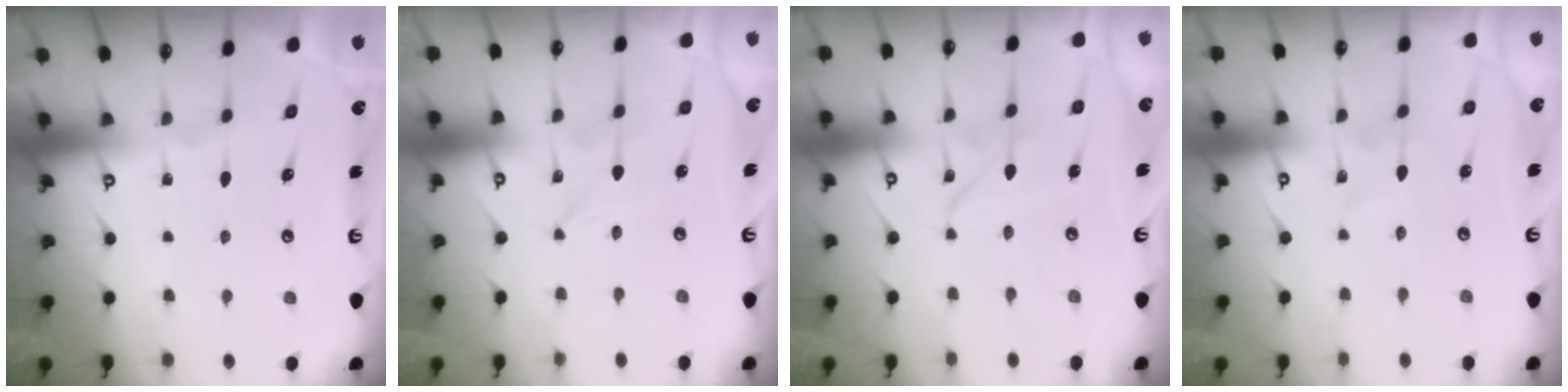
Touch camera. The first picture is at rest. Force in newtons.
{"total": 0.0}
{"total": 2.4, "press": 2.4, "slide": 0.2}
{"total": 2.0, "press": 2.0, "slide": 0.2}